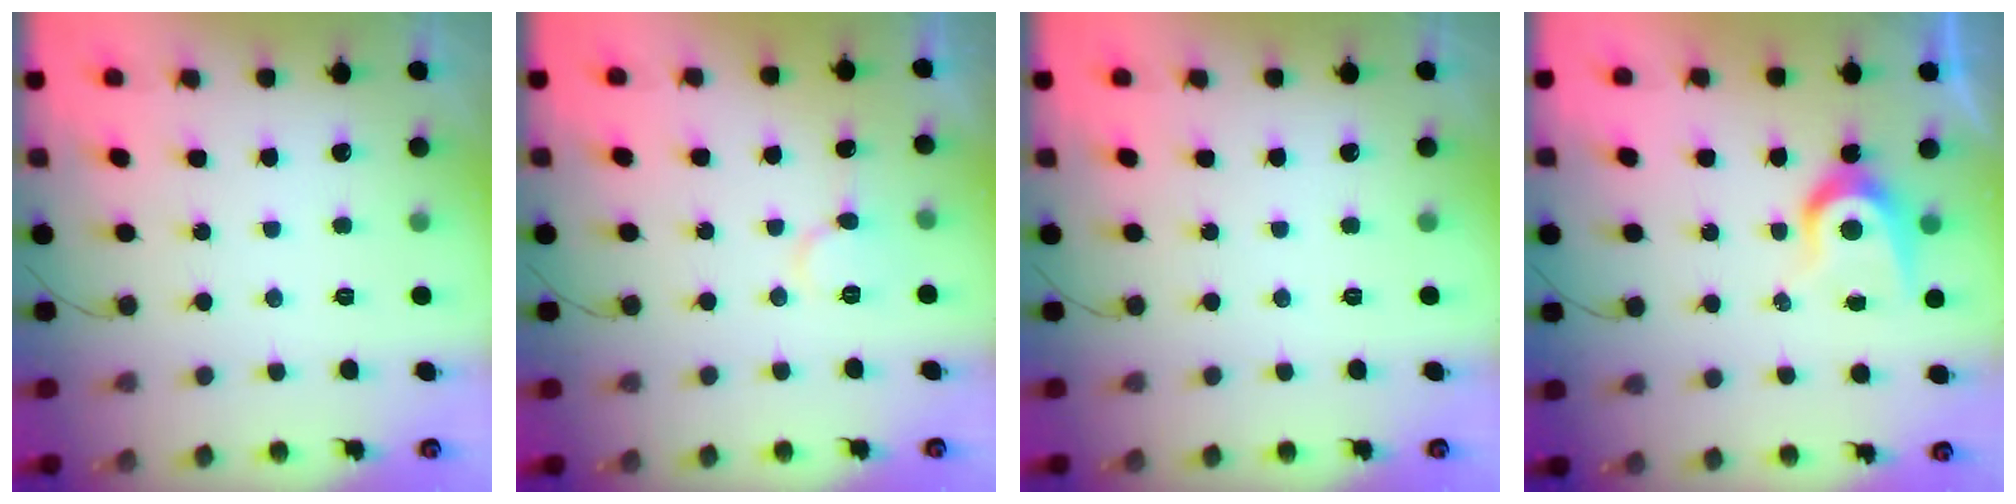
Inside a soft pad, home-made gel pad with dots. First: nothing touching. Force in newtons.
{"total": 5.8, "press": 5.8, "slide": 0.1}
{"total": 0.0}
{"total": 7.5, "press": 7.5, "slide": 0.4}